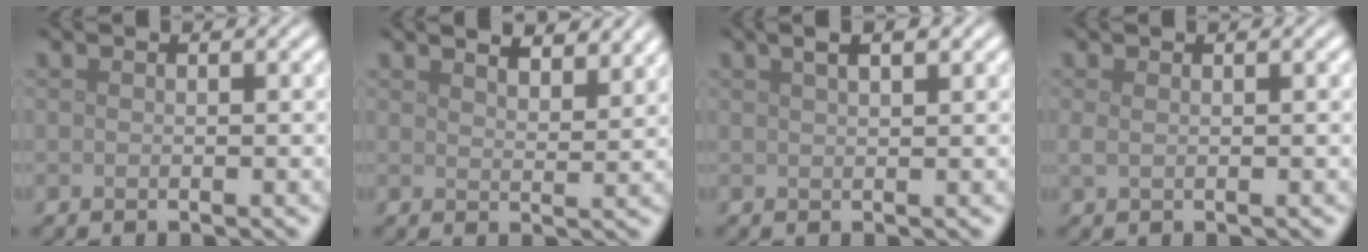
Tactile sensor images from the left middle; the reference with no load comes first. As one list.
[{"total": 5.0, "force": [4.1, 1.5, 2.4], "torque": [-0.018, 0.014, 0.033]}, {"total": 3.3, "force": [1.9, 1.3, 2.4], "torque": [-0.015, 0.008, 0.009]}, {"total": 0.7, "force": [0.2, 0.3, 0.6], "torque": [-0.015, 0.001, 0.005]}]